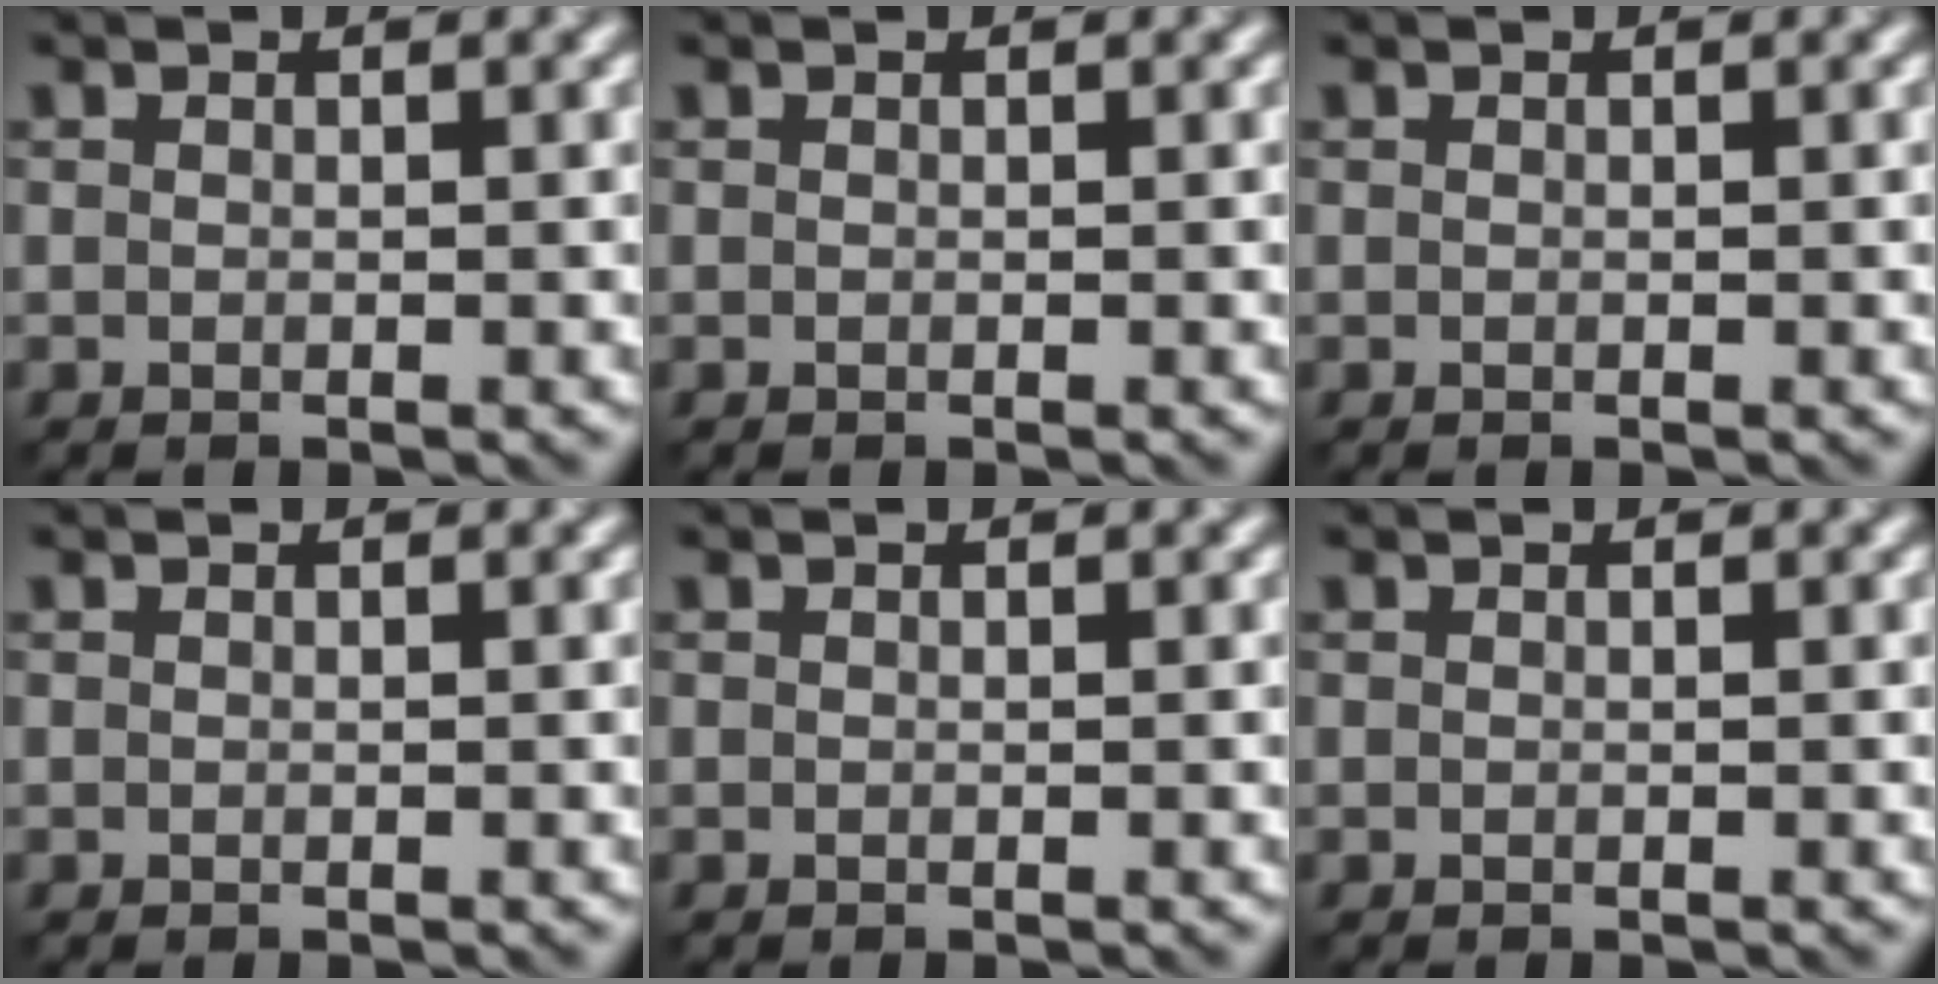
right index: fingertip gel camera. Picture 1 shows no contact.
{"total": 0.0}
{"total": 0.0}
{"total": 0.0}
{"total": 0.0}
{"total": 0.0}